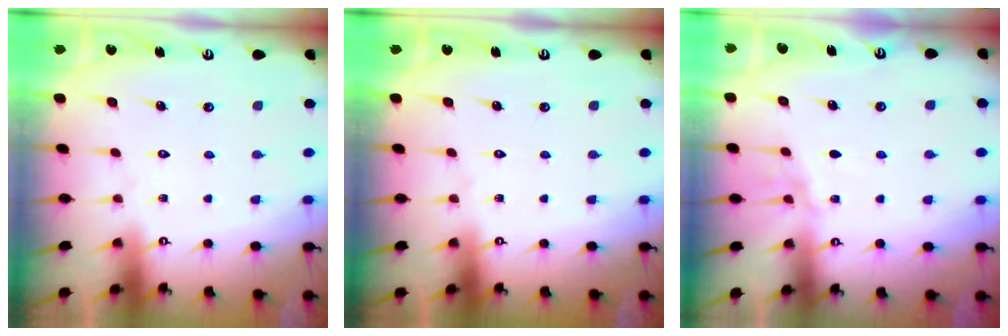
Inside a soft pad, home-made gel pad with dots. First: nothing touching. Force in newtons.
{"total": 0.0}
{"total": 4.8, "press": 4.6, "slide": 1.4}